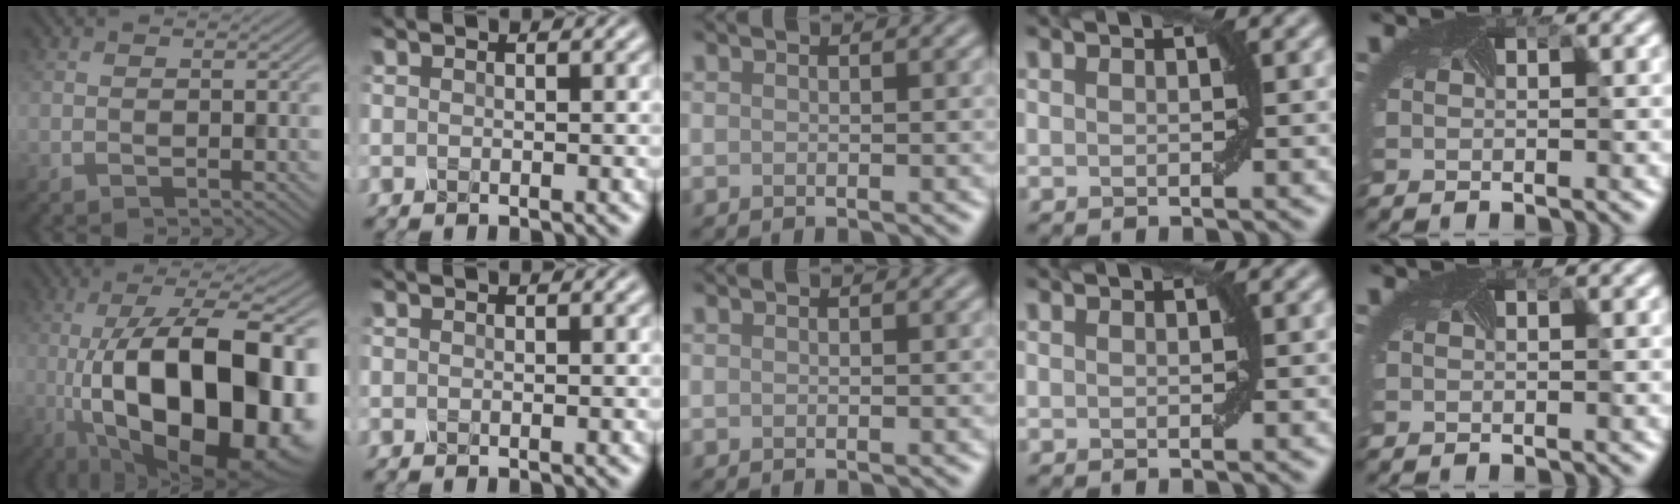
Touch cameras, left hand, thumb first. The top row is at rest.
{"thumb": {"total": 21.0, "force": [-4.2, 8.8, 18.6], "torque": [-0.290, -0.003, -0.060]}}